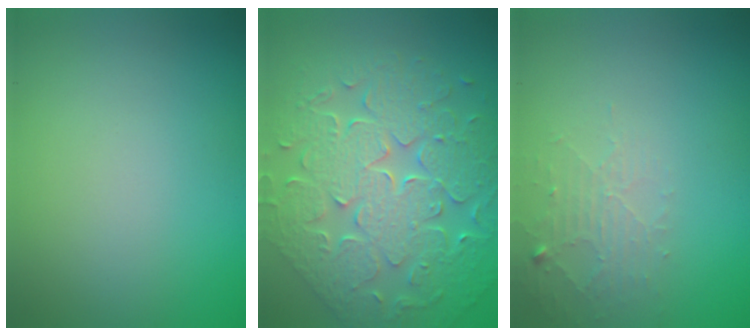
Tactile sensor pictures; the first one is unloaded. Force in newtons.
{"total": 9.5, "press": 6.7, "slide": 6.6}
{"total": 1.9, "press": 1.9, "slide": 0.3}